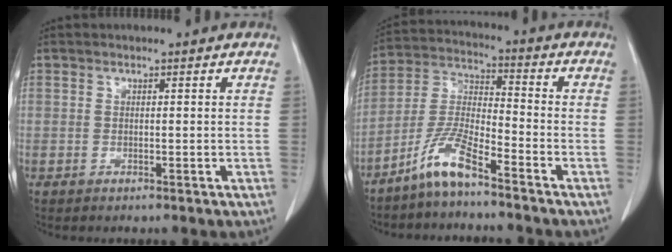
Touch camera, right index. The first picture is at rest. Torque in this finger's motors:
{"motor_torque": [0.70, -0.65, 0.14, 0.06]}